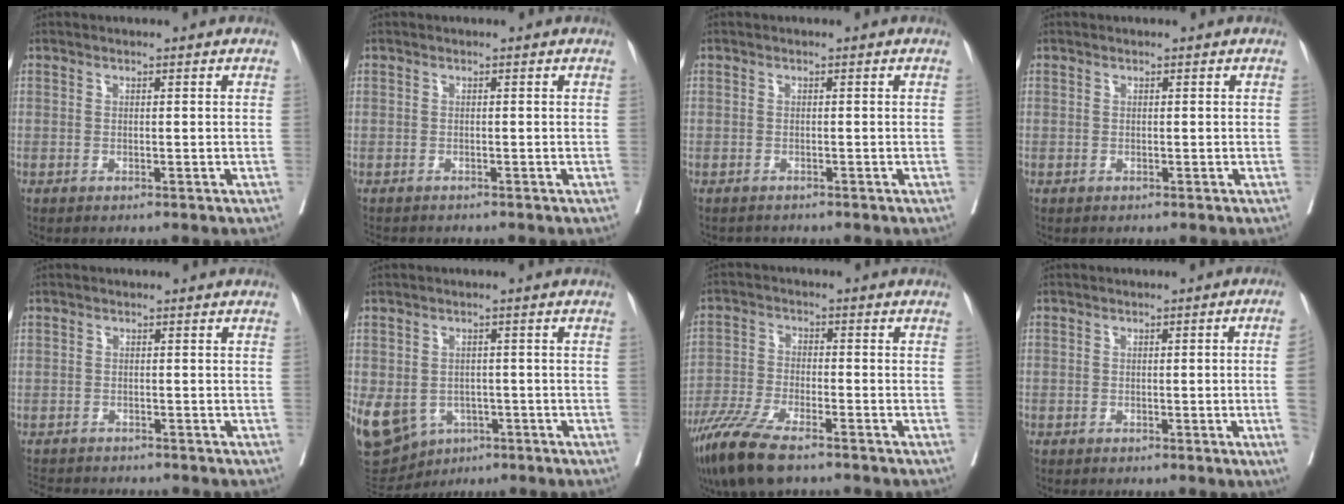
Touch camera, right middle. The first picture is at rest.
{"total": 2.9, "force": [-2.2, 1.8, 0.4], "torque": [-0.010, 0.001, -0.036]}
{"total": 1.0, "force": [-0.9, 0.2, -0.2], "torque": [0.000, -0.003, -0.015]}
{"total": 0.0}
{"total": 5.7, "force": [-5.1, 2.5, 0.9], "torque": [-0.009, -0.004, -0.079]}
{"total": 17.8, "force": [-6.5, 14.6, 7.8], "torque": [-0.221, 0.001, -0.079]}
{"total": 10.8, "force": [-7.9, 2.4, 6.9], "torque": [-0.134, -0.025, -0.142]}
{"total": 4.3, "force": [-1.1, -0.7, 4.1], "torque": [-0.046, 0.001, -0.016]}